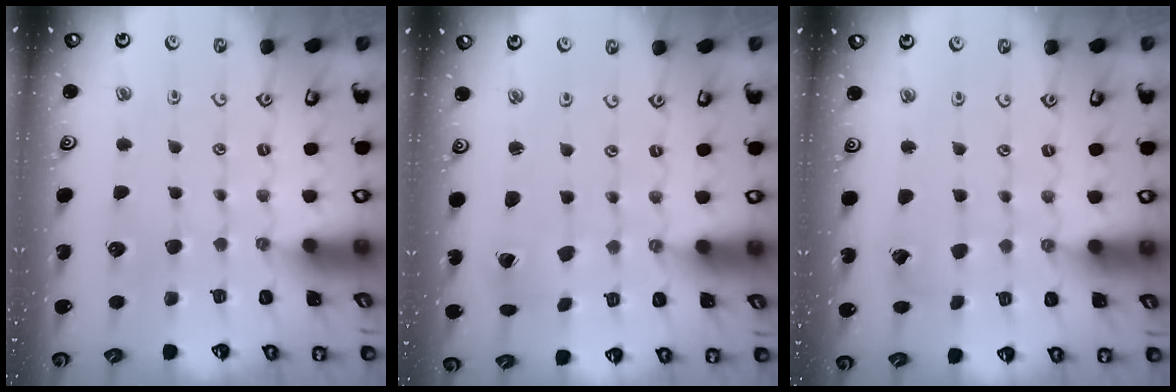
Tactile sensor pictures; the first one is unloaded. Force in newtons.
{"total": 1.3, "press": 1.3, "slide": 0.1}
{"total": 2.7, "press": 2.7, "slide": 0.3}